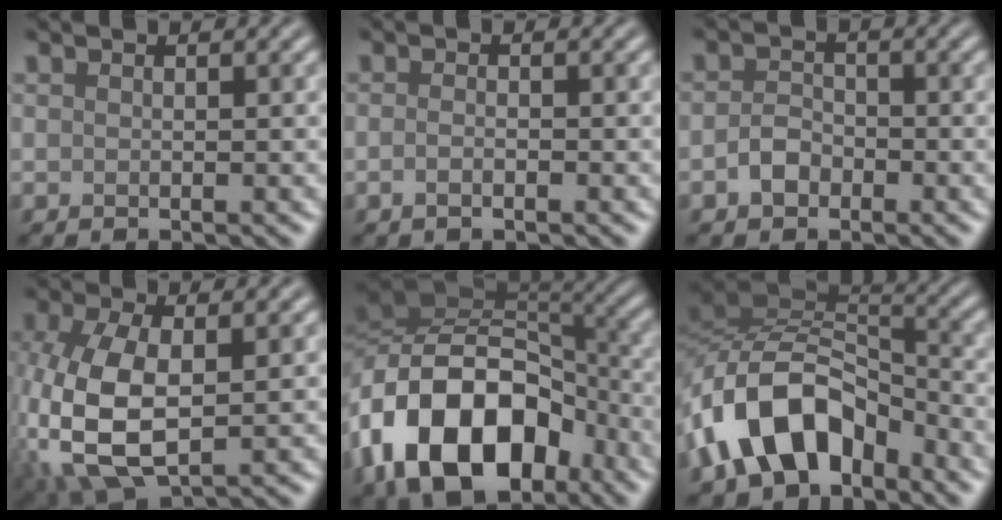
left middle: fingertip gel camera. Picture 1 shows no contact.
{"total": 1.0, "force": [-0.5, 0.3, 0.8], "torque": [-0.017, -0.001, -0.011]}
{"total": 2.0, "force": [-1.0, 1.5, 0.9], "torque": [-0.018, 0.004, -0.024]}
{"total": 10.0, "force": [-1.6, 5.4, 8.3], "torque": [-0.211, -0.014, -0.029]}
{"total": 15.5, "force": [-6.4, 10.1, 9.9], "torque": [-0.187, -0.002, -0.119]}
{"total": 10.8, "force": [-6.0, 6.3, 6.4], "torque": [-0.112, 0.009, -0.124]}